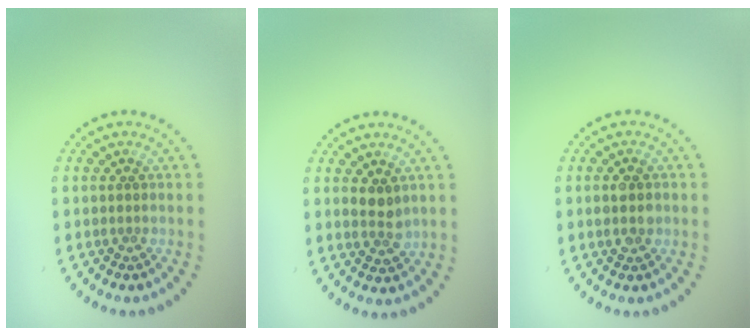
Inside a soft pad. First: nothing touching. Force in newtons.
{"total": 1.9, "press": 1.9, "slide": 0.4}
{"total": 2.5, "press": 2.5, "slide": 0.1}